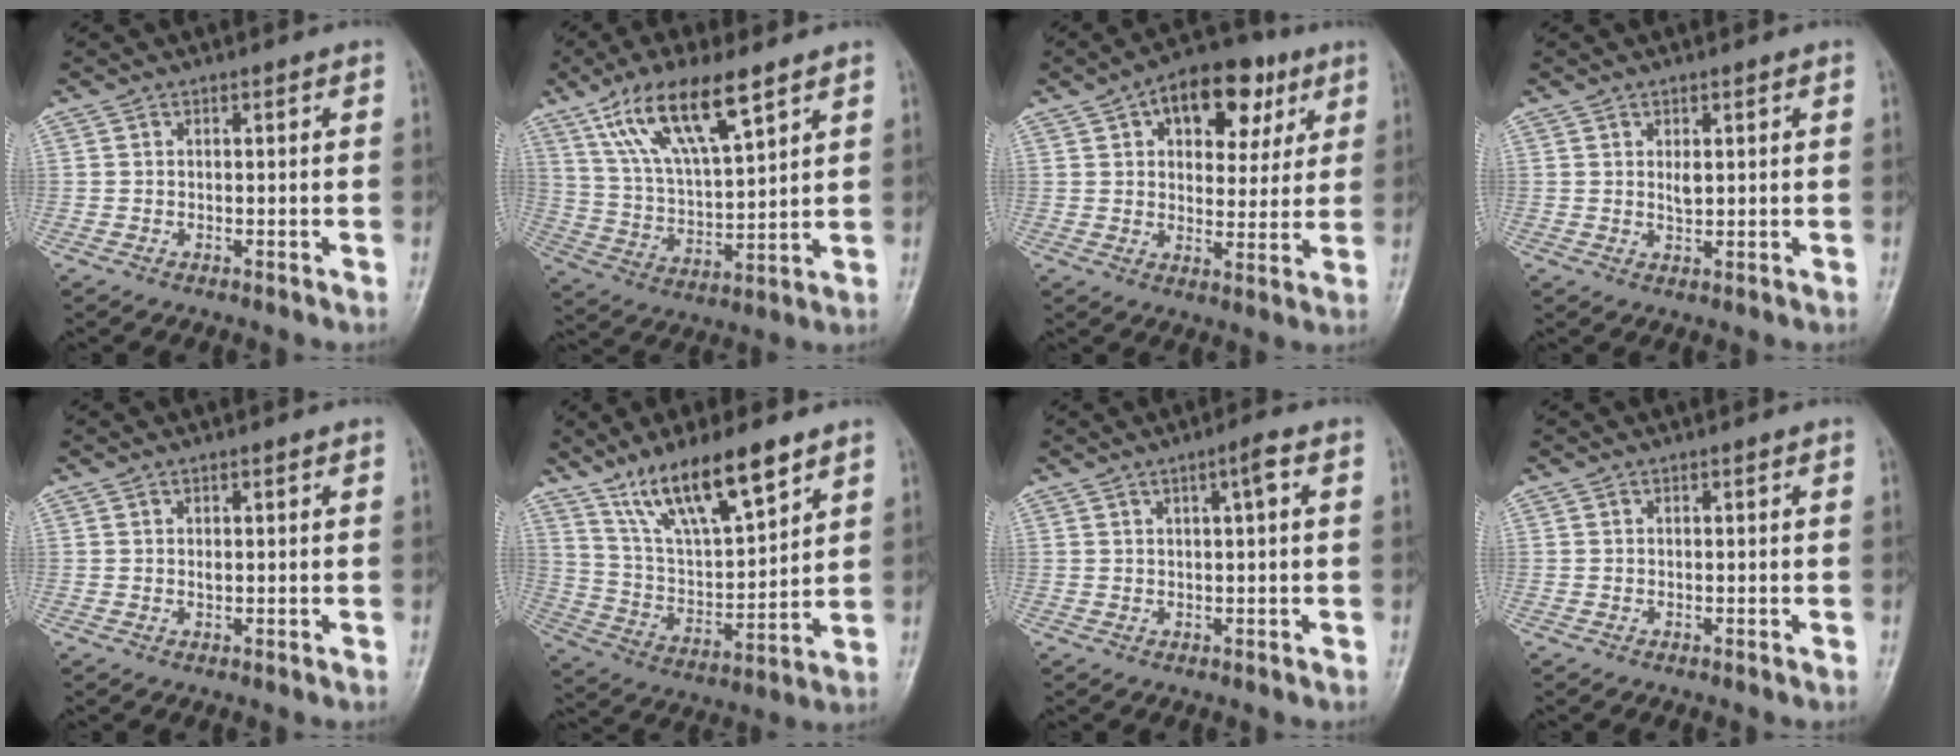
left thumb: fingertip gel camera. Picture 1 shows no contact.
{"total": 15.5, "force": [9.1, 4.8, 11.5], "torque": [-0.199, -0.028, 0.179]}
{"total": 14.6, "force": [6.7, 8.6, 9.8], "torque": [-0.093, -0.004, 0.096]}
{"total": 2.1, "force": [0.7, 1.0, 1.7], "torque": [-0.027, -0.005, 0.013]}
{"total": 0.8, "force": [0.3, 0.4, 0.6], "torque": [-0.010, -0.001, 0.005]}
{"total": 16.7, "force": [11.2, 4.9, 11.4], "torque": [-0.181, -0.048, 0.218]}
{"total": 2.8, "force": [0.9, 0.2, 2.7], "torque": [-0.046, 0.003, 0.015]}
{"total": 0.0}